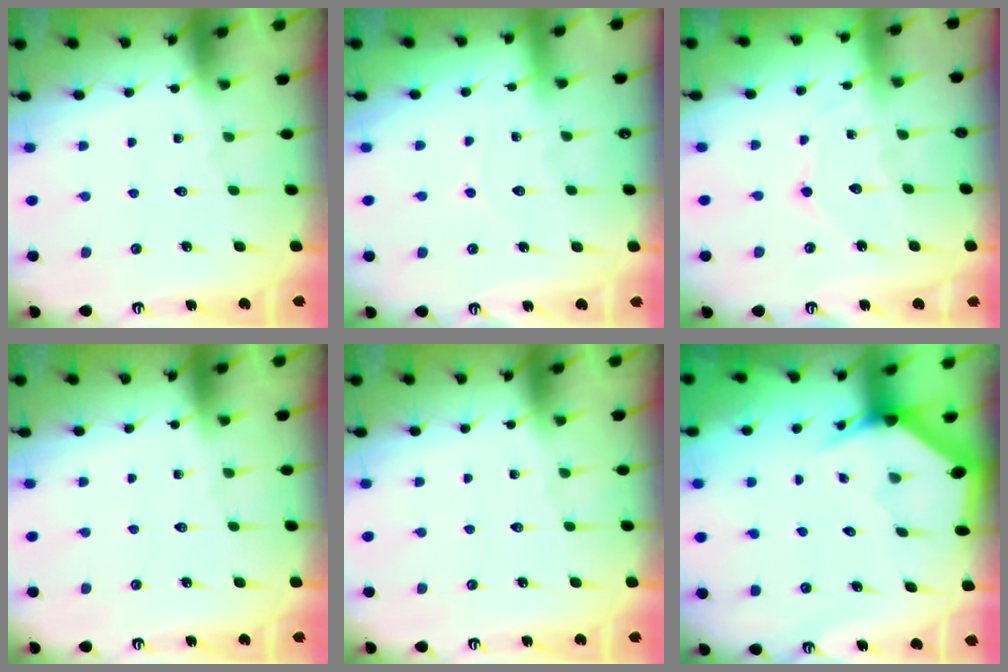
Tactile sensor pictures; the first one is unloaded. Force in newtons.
{"total": 4.8, "press": 4.7, "slide": 0.5}
{"total": 5.9, "press": 5.9, "slide": 0.5}
{"total": 0.0}
{"total": 0.0}
{"total": 3.0, "press": 3.0, "slide": 0.1}